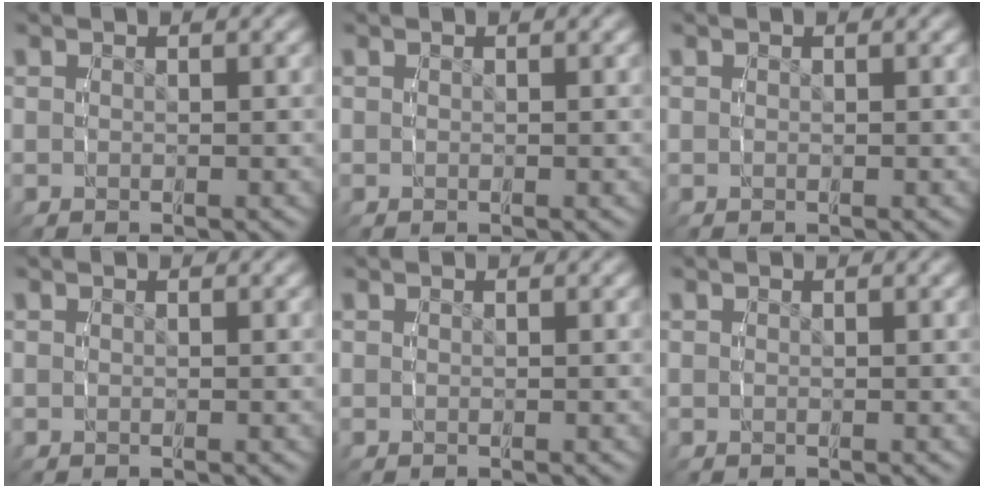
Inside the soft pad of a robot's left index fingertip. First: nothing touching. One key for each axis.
{"total": 0.0}
{"total": 0.0}
{"total": 0.0}
{"total": 0.0}
{"total": 0.0}